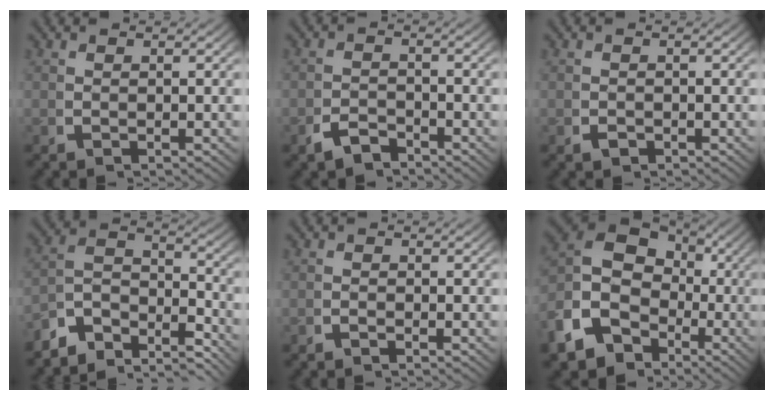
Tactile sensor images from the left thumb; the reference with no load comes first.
{"total": 2.6, "force": [-2.3, 1.0, 0.6], "torque": [-0.013, -0.010, -0.039]}
{"total": 0.9, "force": [-0.5, 0.6, 0.5], "torque": [-0.008, -0.006, -0.008]}
{"total": 9.6, "force": [-3.8, 6.6, 5.7], "torque": [-0.123, -0.033, -0.066]}
{"total": 0.6, "force": [-0.6, 0.3, 0.1], "torque": [-0.001, 0.000, -0.014]}
{"total": 12.9, "force": [-0.6, 10.2, 7.8], "torque": [-0.178, -0.034, 0.001]}